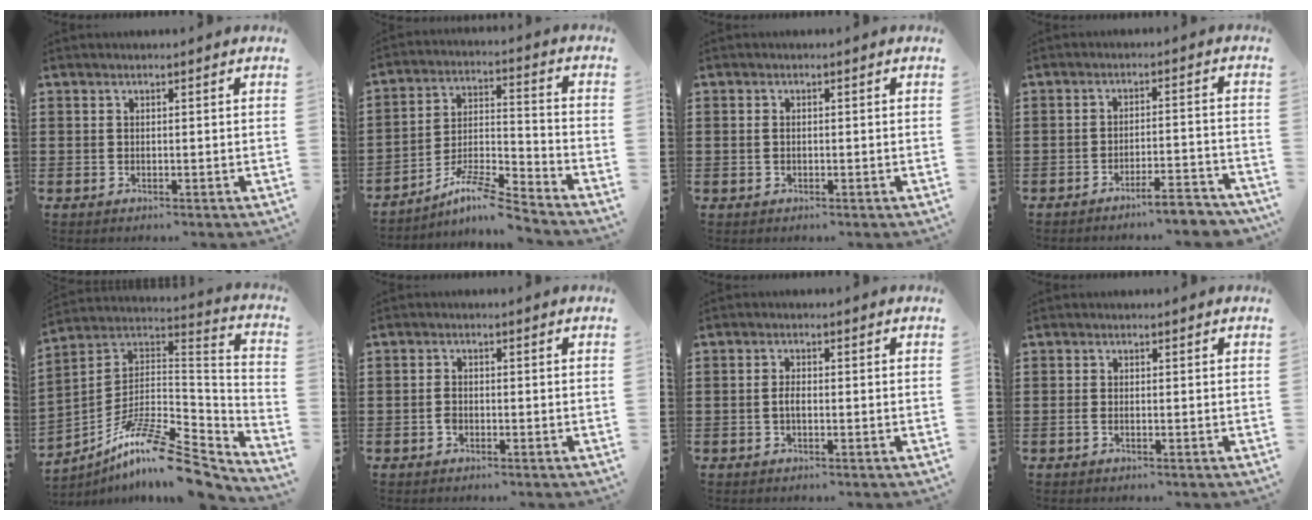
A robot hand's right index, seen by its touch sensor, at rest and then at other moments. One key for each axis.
{"total": 8.6, "fx": -7.4, "fy": 0.8, "fz": 4.2, "tx": -0.081, "ty": 0.008, "tz": -0.143}
{"total": 1.0, "fx": -0.1, "fy": 0.6, "fz": 0.7, "tx": -0.016, "ty": 0.004, "tz": -0.003}
{"total": 4.7, "fx": -4.3, "fy": 0.0, "fz": 1.9, "tx": -0.032, "ty": -0.007, "tz": -0.084}
{"total": 12.9, "fx": -8.8, "fy": 3.1, "fz": 9.0, "tx": -0.169, "ty": 0.010, "tz": -0.167}
{"total": 1.4, "fx": -0.7, "fy": 0.9, "fz": 0.9, "tx": -0.019, "ty": -0.001, "tz": -0.012}
{"total": 1.7, "fx": -0.5, "fy": 0.6, "fz": 1.6, "tx": -0.038, "ty": -0.003, "tz": -0.011}
{"total": 0.8, "fx": -0.4, "fy": 0.1, "fz": 0.7, "tx": -0.014, "ty": -0.006, "tz": -0.005}